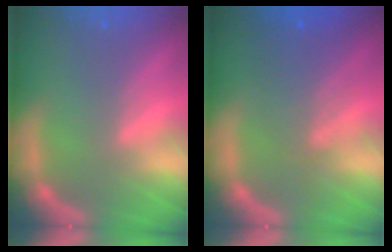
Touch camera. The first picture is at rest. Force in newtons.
{"total": 4.5}